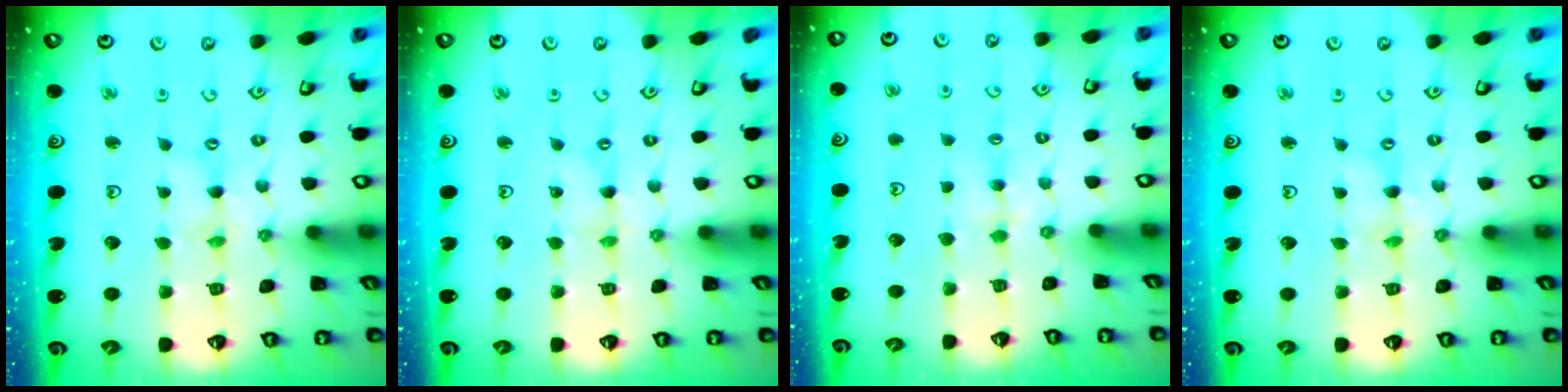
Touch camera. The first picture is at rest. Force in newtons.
{"total": 0.0}
{"total": 3.5, "press": 3.5, "slide": 0.5}
{"total": 0.0}